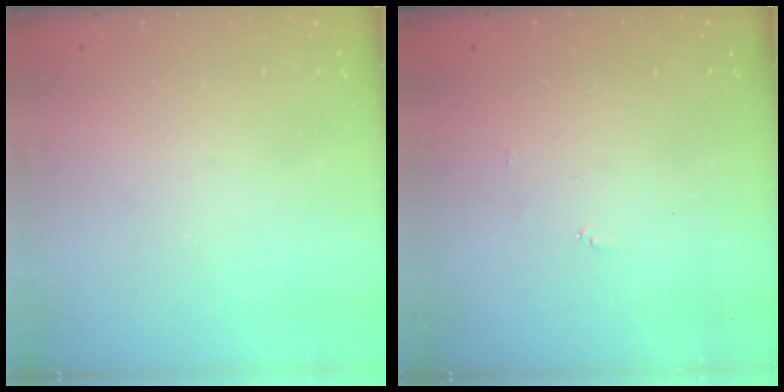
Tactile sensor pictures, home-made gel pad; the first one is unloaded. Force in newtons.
{"total": 3.7, "press": 3.7, "slide": 0.4}